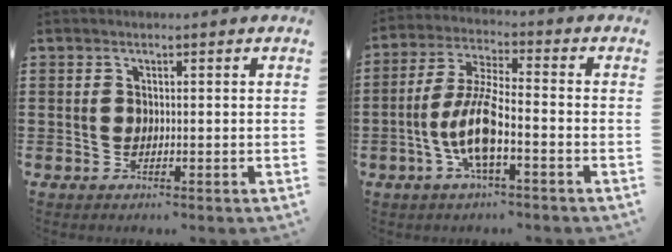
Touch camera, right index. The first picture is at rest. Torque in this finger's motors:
{"motor_torque": [2.14, 0.00, 0.77, 0.21]}